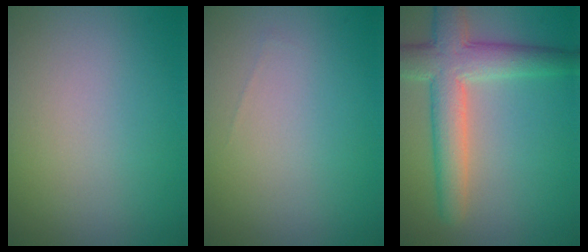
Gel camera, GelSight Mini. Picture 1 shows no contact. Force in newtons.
{"total": 0.0}
{"total": 6.4, "press": 6.4, "slide": 0.3}